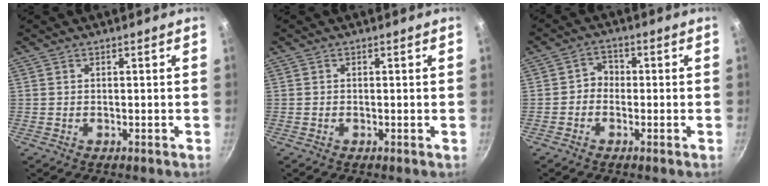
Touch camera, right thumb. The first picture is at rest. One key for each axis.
{"total": 0.0}
{"total": 3.0, "fx": -0.8, "fy": 2.6, "fz": 1.3, "tx": -0.002, "ty": 0.017, "tz": -0.024}